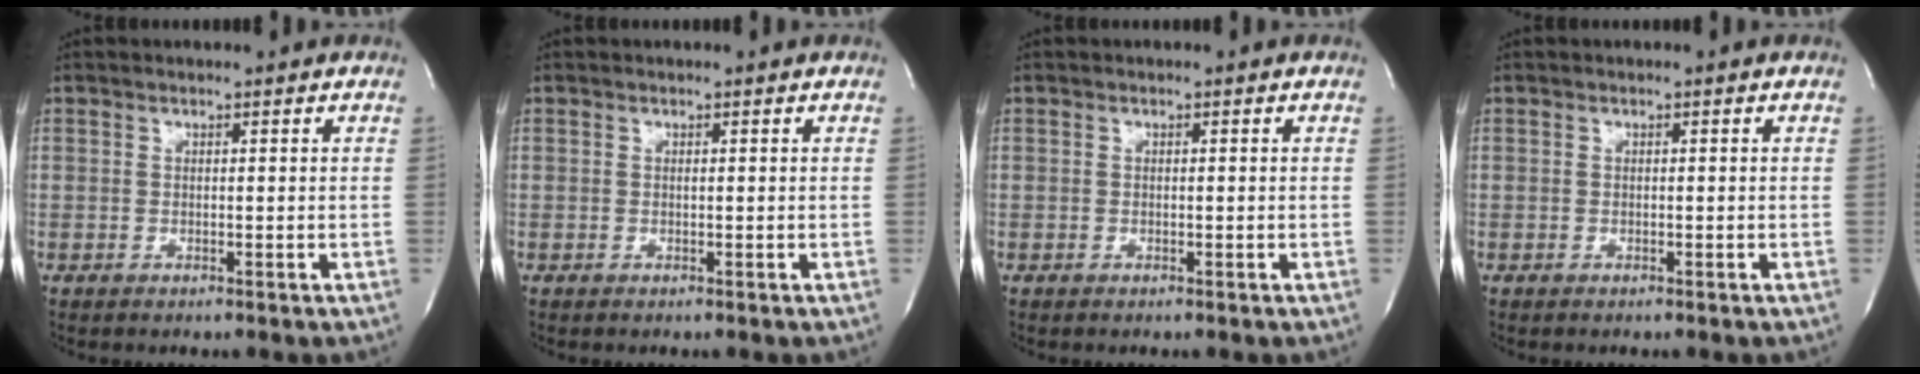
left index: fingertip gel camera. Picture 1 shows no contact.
{"total": 0.0}
{"total": 0.0}
{"total": 0.0}